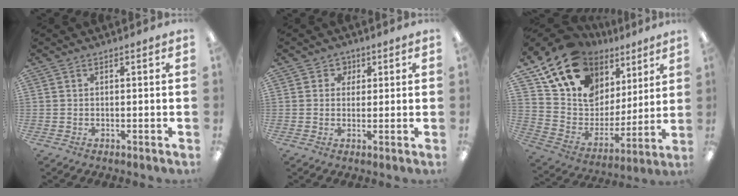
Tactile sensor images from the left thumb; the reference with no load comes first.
{"total": 3.4, "force": [1.5, 3.0, 0.4], "torque": [-0.002, -0.001, 0.023]}
{"total": 16.4, "force": [11.5, 10.2, 5.8], "torque": [-0.124, -0.082, 0.212]}